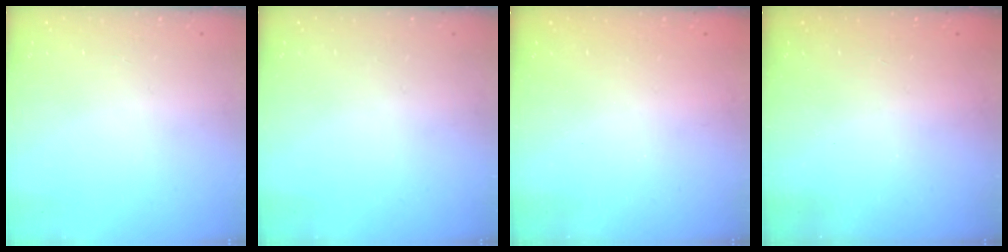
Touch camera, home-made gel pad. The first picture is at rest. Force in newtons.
{"total": 0.0}
{"total": 2.4, "press": 2.2, "slide": 0.8}
{"total": 2.5, "press": 2.4, "slide": 0.8}